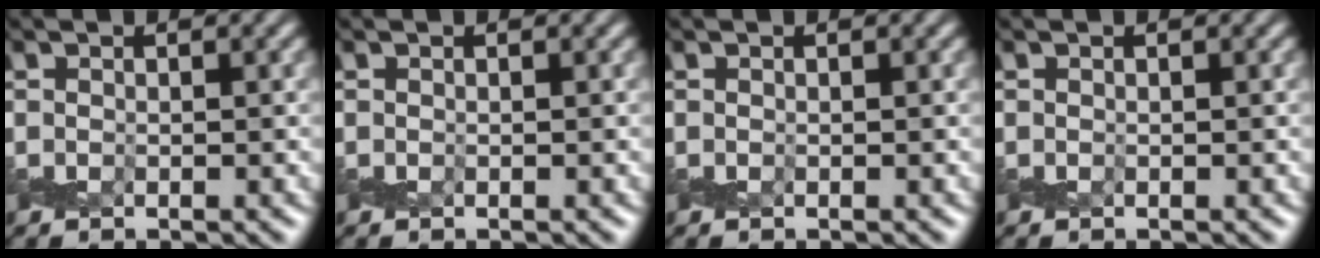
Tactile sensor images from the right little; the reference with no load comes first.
{"total": 0.0}
{"total": 0.0}
{"total": 0.0}